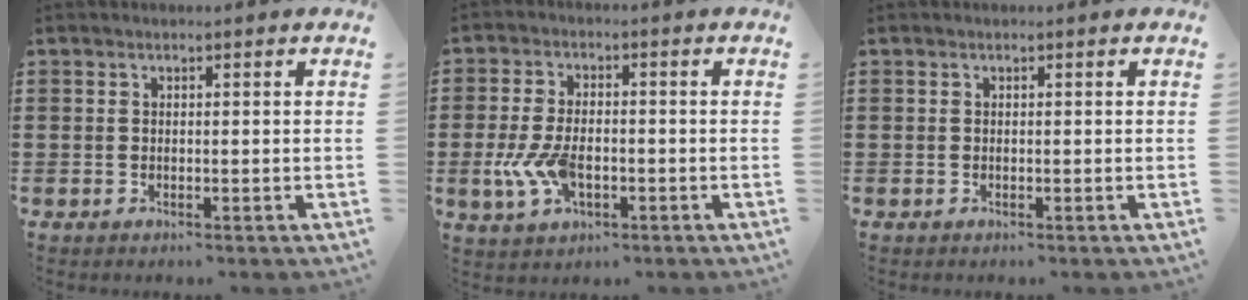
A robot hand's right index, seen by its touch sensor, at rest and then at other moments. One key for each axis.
{"total": 7.0, "fx": -1.8, "fy": 3.5, "fz": 5.8, "tx": -0.140, "ty": -0.007, "tz": -0.037}
{"total": 0.0}